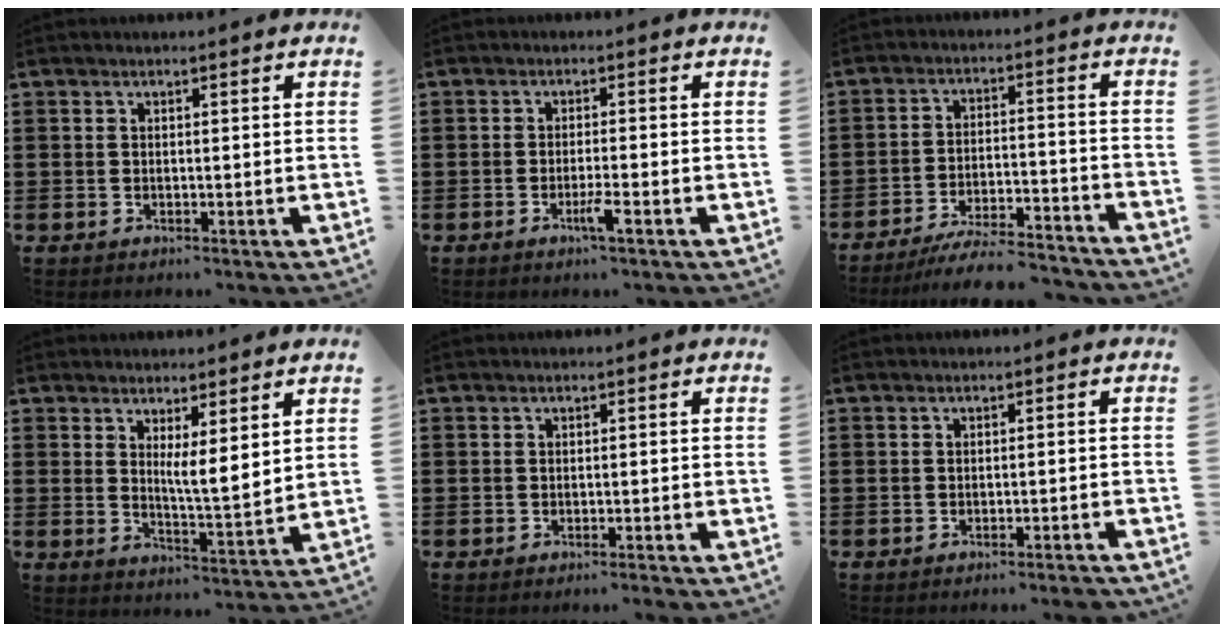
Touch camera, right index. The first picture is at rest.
{"total": 2.8, "force": [-1.5, 0.0, 2.4], "torque": [-0.046, -0.008, -0.029]}
{"total": 7.0, "force": [-6.5, 0.6, 2.4], "torque": [-0.038, 0.007, -0.124]}
{"total": 4.4, "force": [2.6, 0.4, 3.5], "torque": [-0.059, -0.018, 0.041]}
{"total": 0.7, "force": [-0.6, -0.1, 0.4], "torque": [-0.007, -0.002, -0.011]}
{"total": 1.5, "force": [-1.3, -0.3, 0.7], "torque": [-0.013, -0.002, -0.024]}